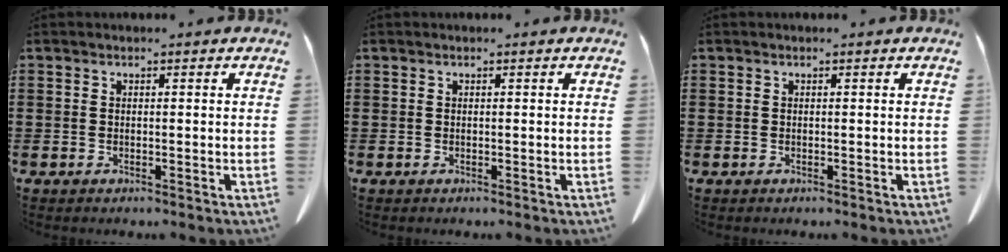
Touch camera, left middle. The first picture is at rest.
{"total": 0.0}
{"total": 0.0}